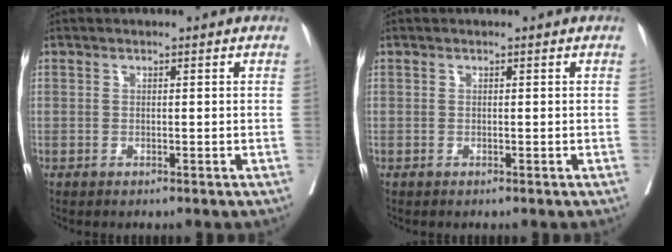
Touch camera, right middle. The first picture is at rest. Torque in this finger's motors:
{"motor_torque": [0.04, -0.60, 0.08, 0.00]}